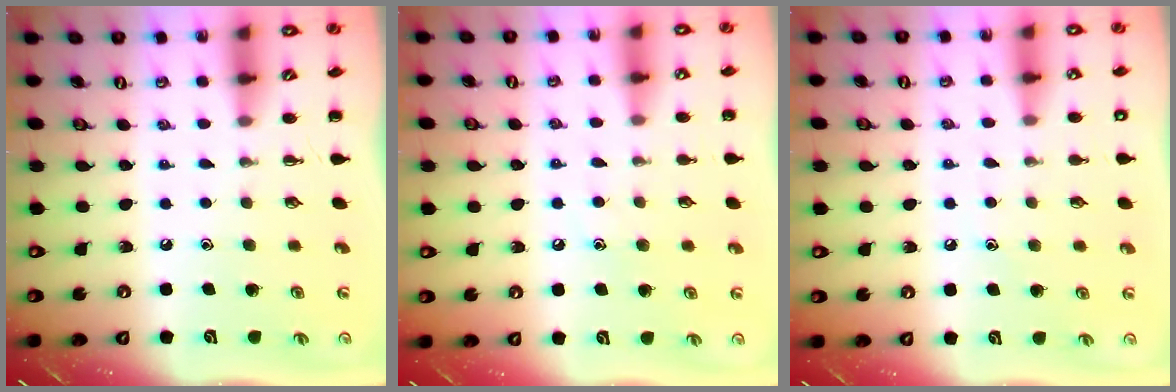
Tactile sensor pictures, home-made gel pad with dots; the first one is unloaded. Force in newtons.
{"total": 6.6, "press": 6.4, "slide": 1.8}
{"total": 6.4, "press": 6.2, "slide": 1.7}